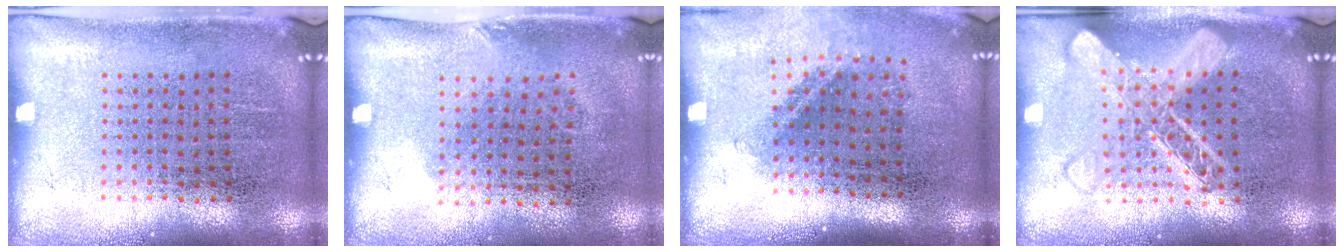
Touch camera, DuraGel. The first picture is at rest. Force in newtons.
{"total": 0.8, "press": 0.7, "slide": 0.5}
{"total": 1.5, "press": 1.0, "slide": 1.0}
{"total": 2.9, "press": 2.8, "slide": 0.5}